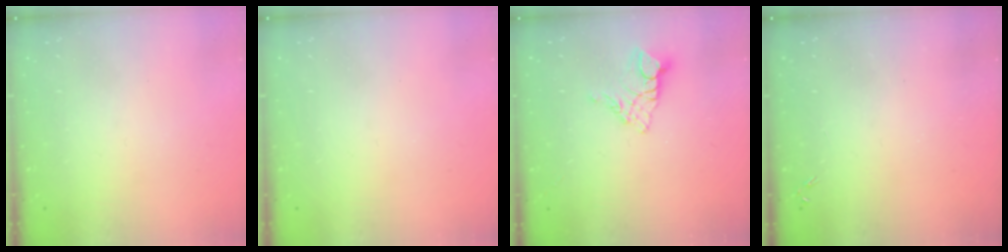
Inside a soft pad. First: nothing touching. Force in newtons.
{"total": 0.0}
{"total": 7.7, "press": 7.7, "slide": 0.7}
{"total": 0.0}